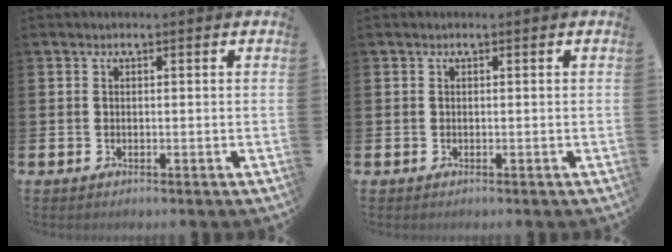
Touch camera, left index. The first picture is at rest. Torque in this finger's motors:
{"motor_torque": [0.01, 0.00, 0.00, 0.00]}